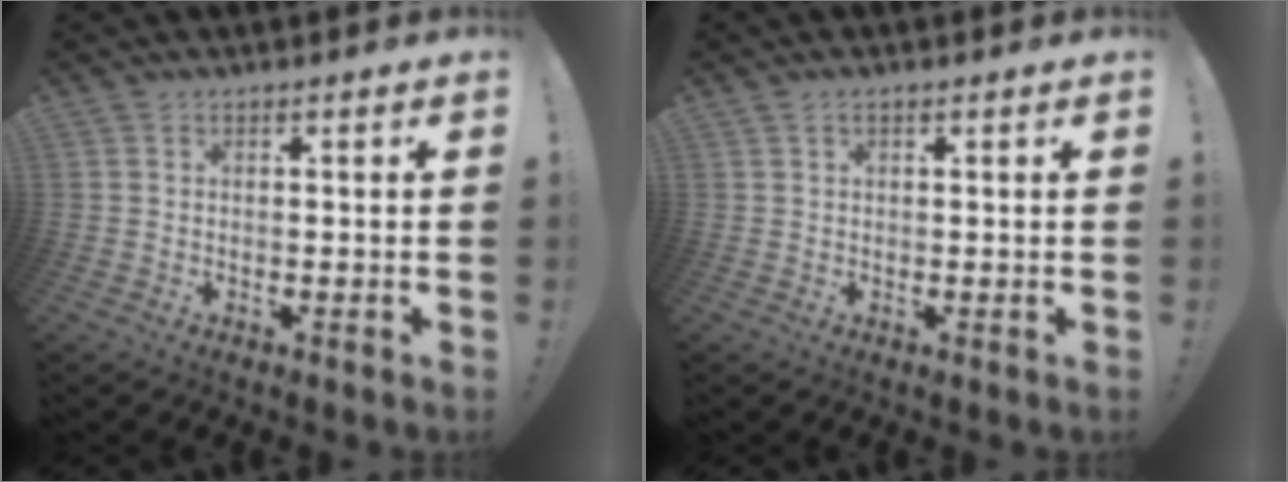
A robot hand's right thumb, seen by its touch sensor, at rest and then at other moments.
{"total": 1.0, "force": [0.6, 0.6, 0.6], "torque": [-0.019, 0.004, 0.012]}